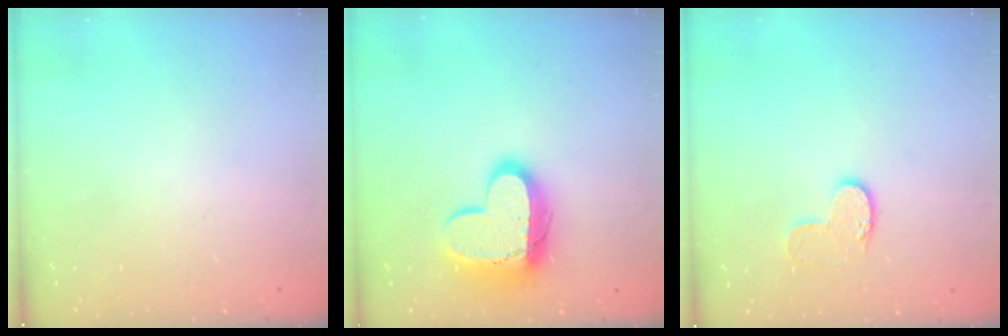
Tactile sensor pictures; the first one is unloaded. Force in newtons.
{"total": 14.3, "press": 14.3, "slide": 1.2}
{"total": 7.4, "press": 7.4, "slide": 0.2}